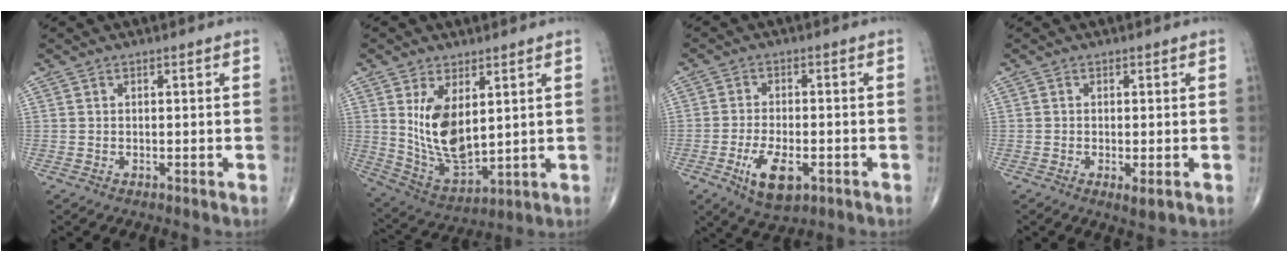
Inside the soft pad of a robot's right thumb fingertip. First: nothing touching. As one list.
[{"total": 12.5, "force": [3.2, 6.5, 10.2], "torque": [-0.175, -0.025, 0.081]}, {"total": 8.3, "force": [-3.3, 3.8, 6.6], "torque": [-0.116, 0.000, -0.049]}, {"total": 2.4, "force": [-0.8, 0.6, 2.2], "torque": [-0.038, -0.009, -0.013]}]